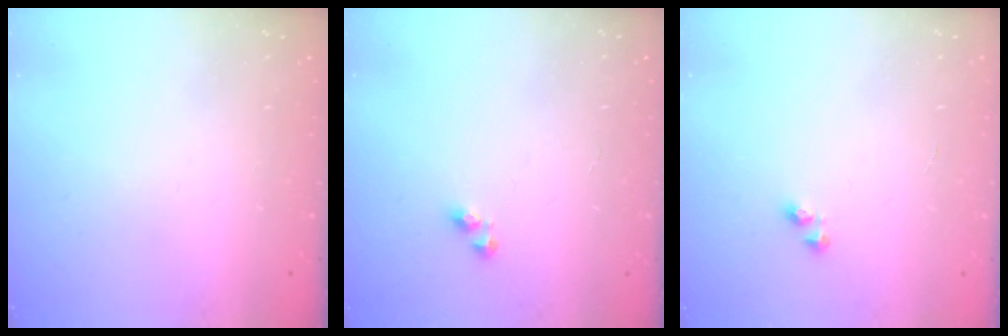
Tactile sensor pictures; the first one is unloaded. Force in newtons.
{"total": 3.1, "press": 3.1, "slide": 0.4}
{"total": 2.2, "press": 2.2, "slide": 0.3}